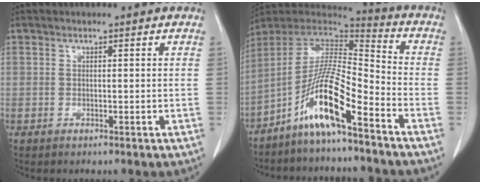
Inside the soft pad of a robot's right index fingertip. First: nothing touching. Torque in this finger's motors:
{"motor_torque": [1.86, -0.28, 0.58, 0.20]}